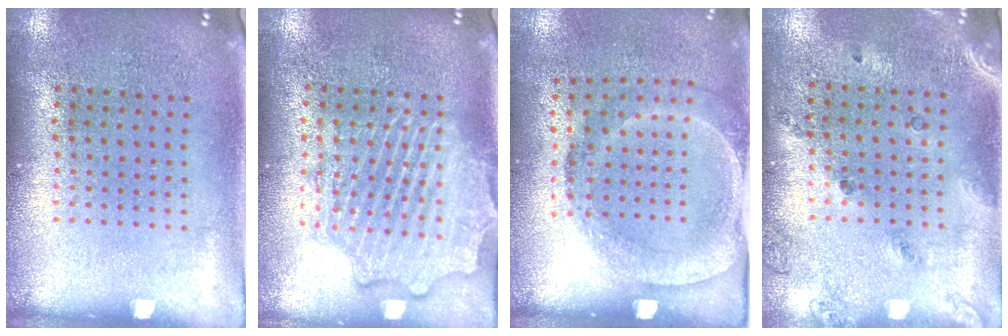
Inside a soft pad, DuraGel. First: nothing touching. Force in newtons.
{"total": 2.5, "press": 2.4, "slide": 0.3}
{"total": 1.8, "press": 1.2, "slide": 1.4}
{"total": 1.6, "press": 1.1, "slide": 1.1}